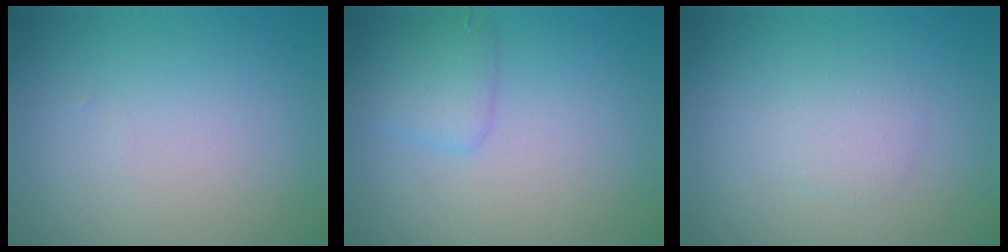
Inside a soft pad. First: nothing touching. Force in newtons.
{"total": 2.0, "press": 2.0, "slide": 0.0}
{"total": 1.5, "press": 1.5, "slide": 0.0}